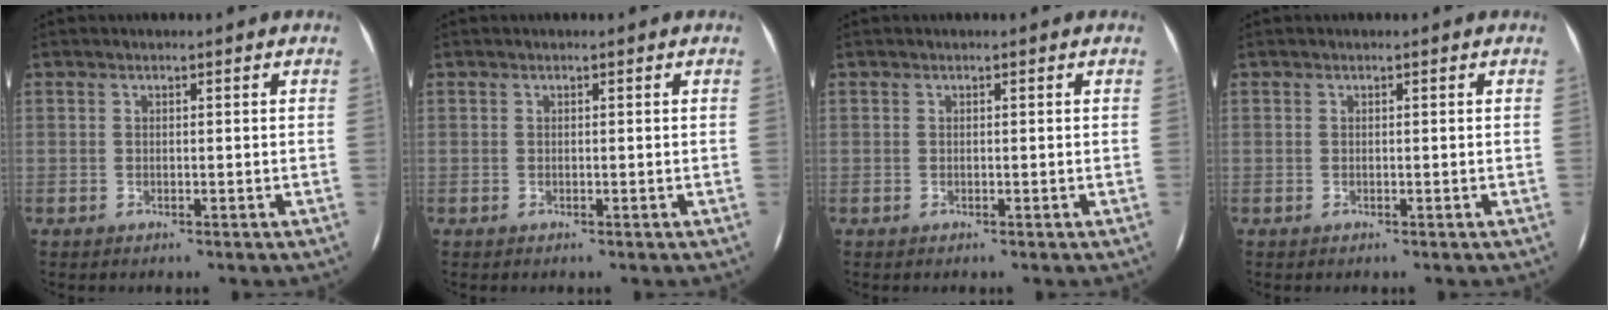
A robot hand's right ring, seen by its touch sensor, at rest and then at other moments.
{"total": 0.0}
{"total": 0.0}
{"total": 0.0}